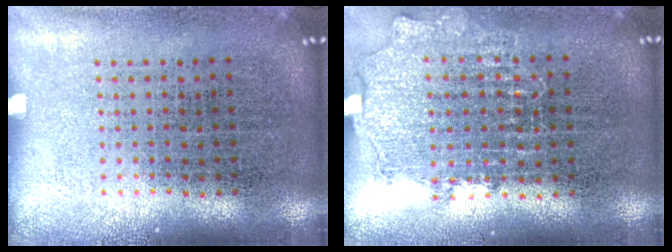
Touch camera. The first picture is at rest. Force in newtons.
{"total": 0.9, "press": 0.8, "slide": 0.2}